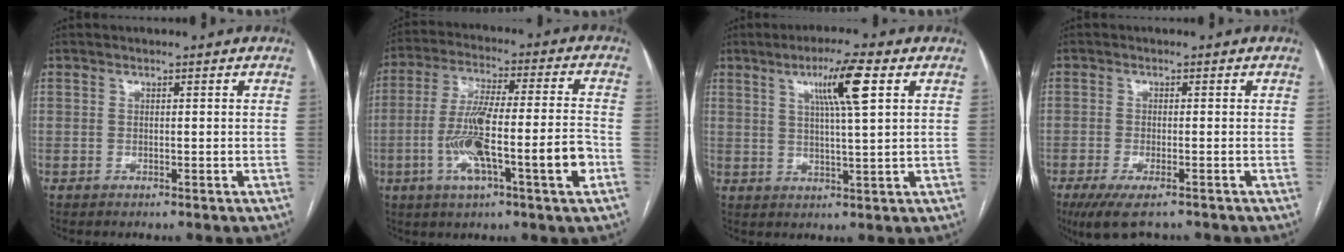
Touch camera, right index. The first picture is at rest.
{"total": 14.9, "force": [-4.4, 1.2, 14.2], "torque": [-0.259, 0.006, -0.075]}
{"total": 8.1, "force": [3.4, -0.1, 7.3], "torque": [-0.126, 0.005, 0.056]}
{"total": 7.8, "force": [-5.8, 1.7, 4.9], "torque": [-0.080, -0.019, -0.092]}